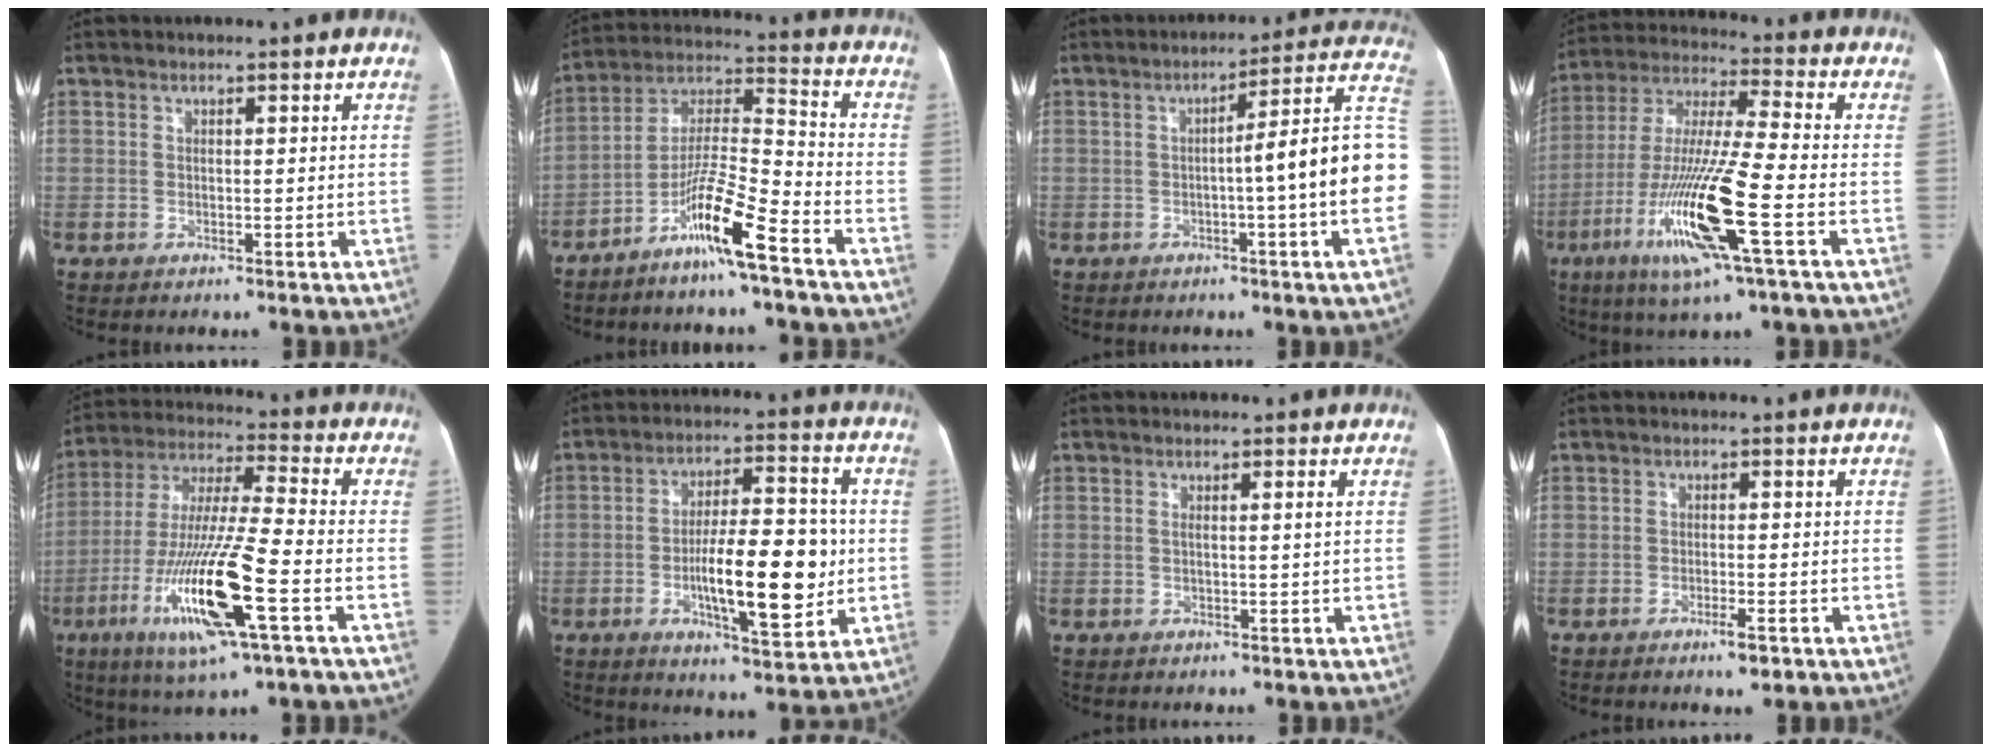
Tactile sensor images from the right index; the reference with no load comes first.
{"total": 11.7, "force": [-7.5, -0.1, 9.0], "torque": [-0.174, -0.003, -0.141]}
{"total": 15.2, "force": [-1.6, -1.5, 15.1], "torque": [-0.175, 0.024, -0.034]}
{"total": 17.1, "force": [-6.0, 0.3, 16.0], "torque": [-0.328, -0.019, -0.117]}
{"total": 17.9, "force": [-6.4, 0.9, 16.6], "torque": [-0.345, -0.022, -0.120]}
{"total": 14.5, "force": [-2.0, 4.1, 13.8], "torque": [-0.221, 0.008, -0.030]}
{"total": 1.2, "force": [0.1, -0.3, 1.2], "torque": [-0.020, 0.000, 0.001]}
{"total": 2.7, "force": [-1.7, 0.5, 2.1], "torque": [-0.033, -0.001, -0.024]}